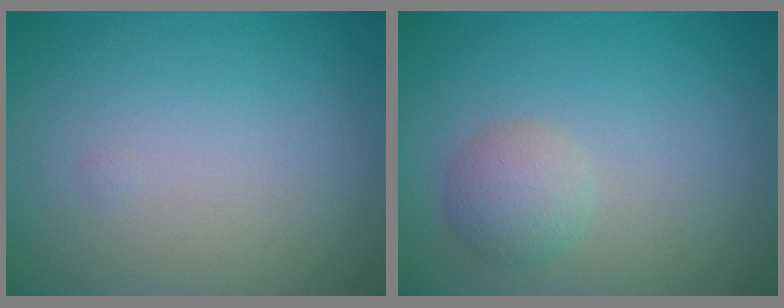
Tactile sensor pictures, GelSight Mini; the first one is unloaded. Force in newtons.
{"total": 1.9, "press": 1.9, "slide": 0.1}